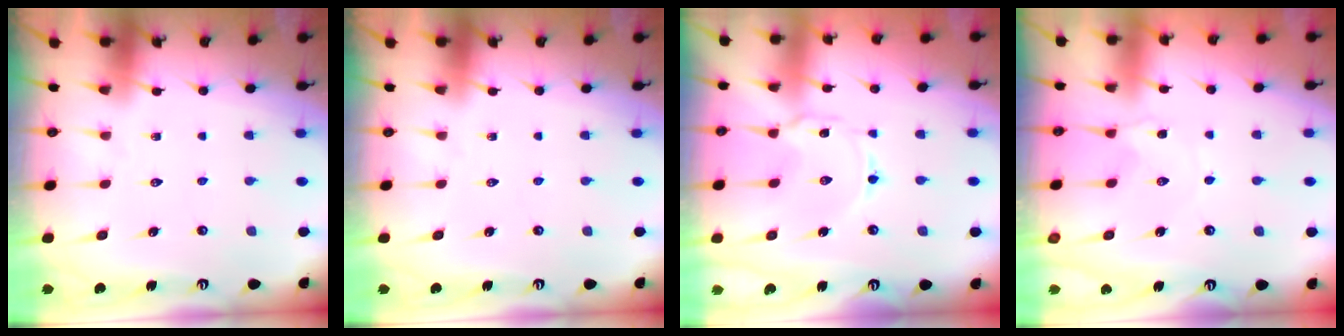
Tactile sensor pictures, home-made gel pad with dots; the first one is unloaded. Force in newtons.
{"total": 0.0}
{"total": 1.8, "press": 1.7, "slide": 0.4}
{"total": 2.4, "press": 2.4, "slide": 0.3}